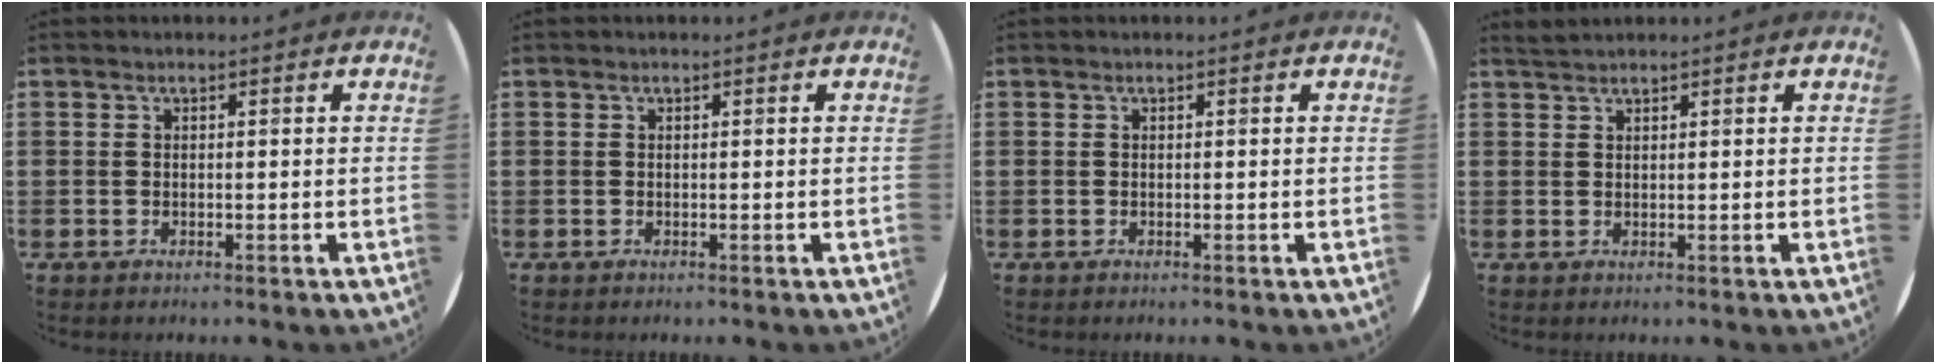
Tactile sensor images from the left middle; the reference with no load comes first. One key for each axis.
{"total": 0.0}
{"total": 0.0}
{"total": 1.1, "fx": 1.1, "fy": -0.1, "fz": 0.0, "tx": -0.003, "ty": -0.001, "tz": 0.022}